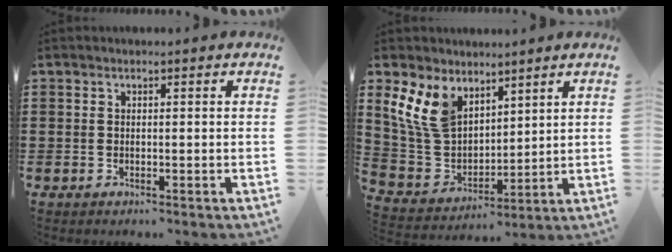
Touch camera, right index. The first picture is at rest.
{"total": 9.4, "force": [5.5, 6.2, 4.6], "torque": [-0.140, -0.014, 0.104]}